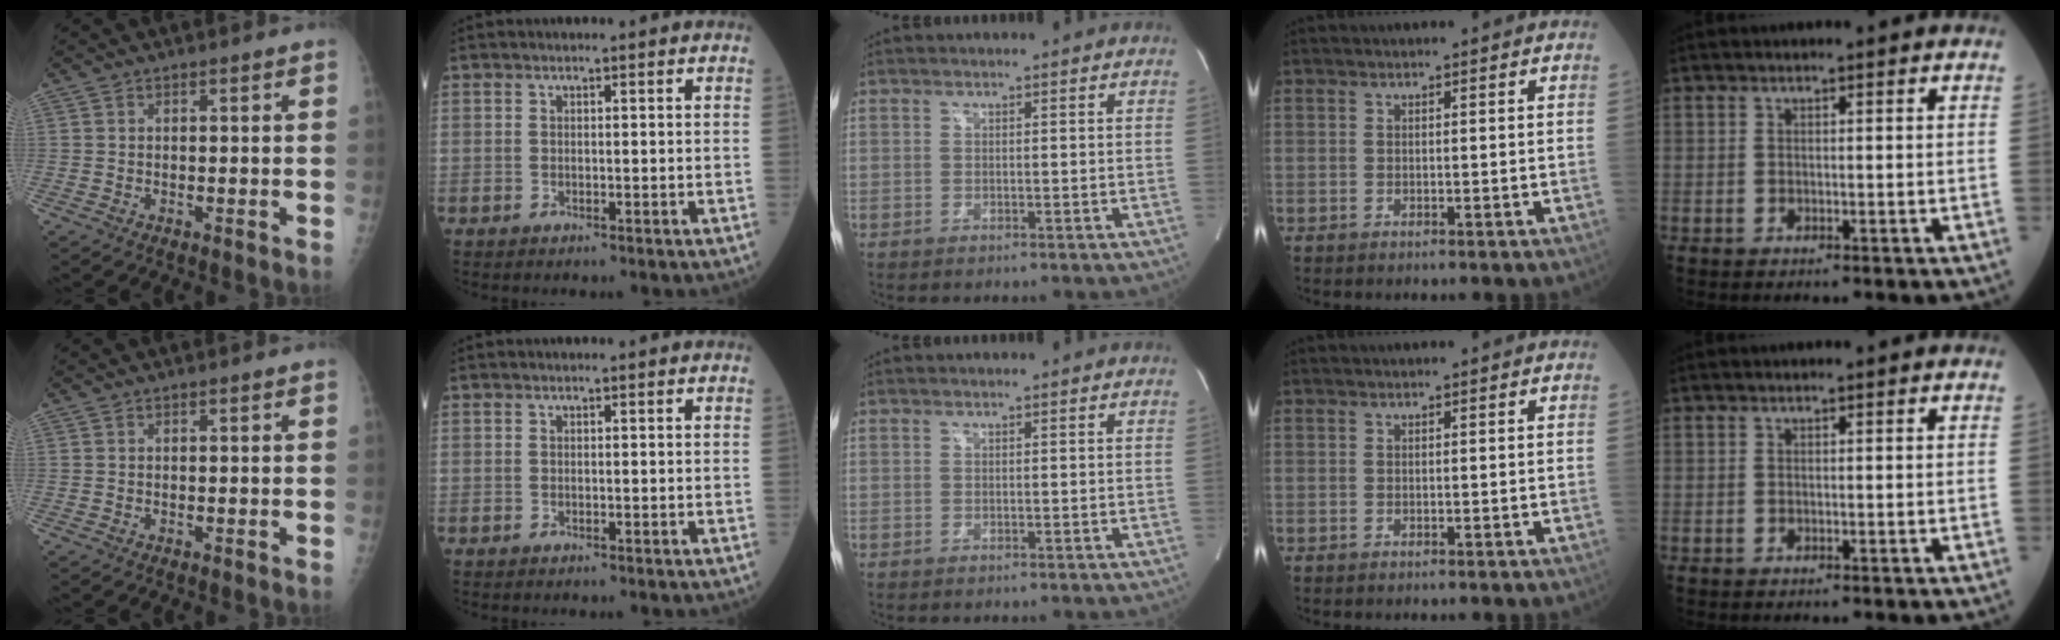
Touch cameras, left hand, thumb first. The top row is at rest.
{}